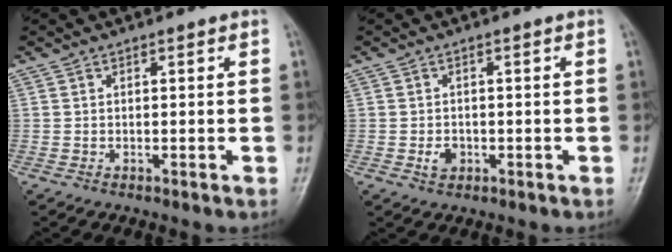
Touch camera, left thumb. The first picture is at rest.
{"total": 2.1, "force": [-0.6, 1.7, 1.2], "torque": [-0.016, 0.002, -0.007]}